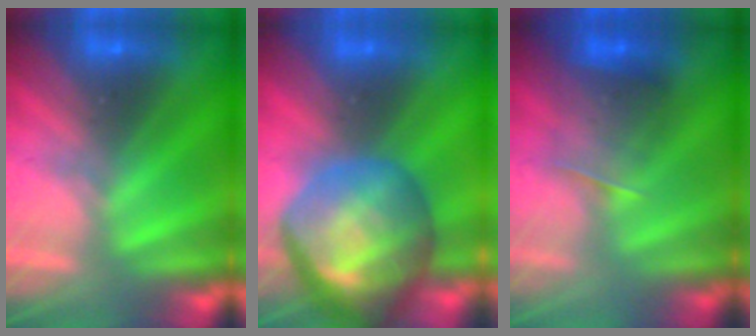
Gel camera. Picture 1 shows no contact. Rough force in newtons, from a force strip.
{"total": 7.8}
{"total": 2.3}